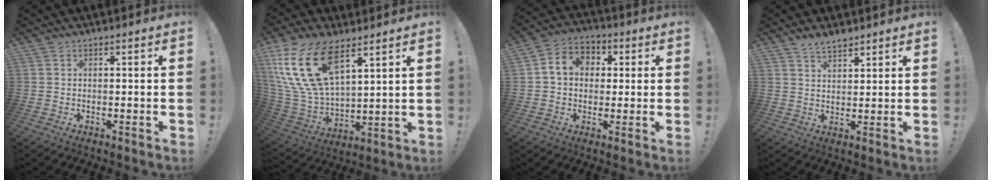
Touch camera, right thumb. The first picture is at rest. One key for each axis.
{"total": 21.4, "fx": 11.1, "fy": 10.7, "fz": 14.8, "tx": -0.322, "ty": -0.050, "tz": 0.209}
{"total": 9.0, "fx": 1.8, "fy": 7.4, "fz": 4.8, "tx": -0.087, "ty": 0.017, "tz": 0.039}
{"total": 4.4, "fx": 3.8, "fy": 1.6, "fz": 1.5, "tx": -0.031, "ty": -0.021, "tz": 0.072}